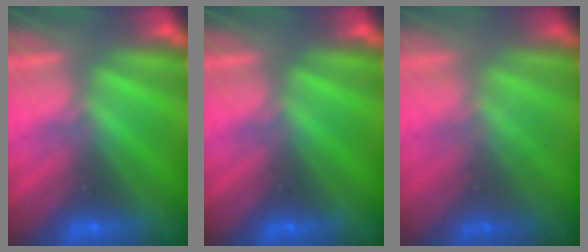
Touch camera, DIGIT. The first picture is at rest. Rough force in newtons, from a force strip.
{"total": 0.0}
{"total": 1.8}